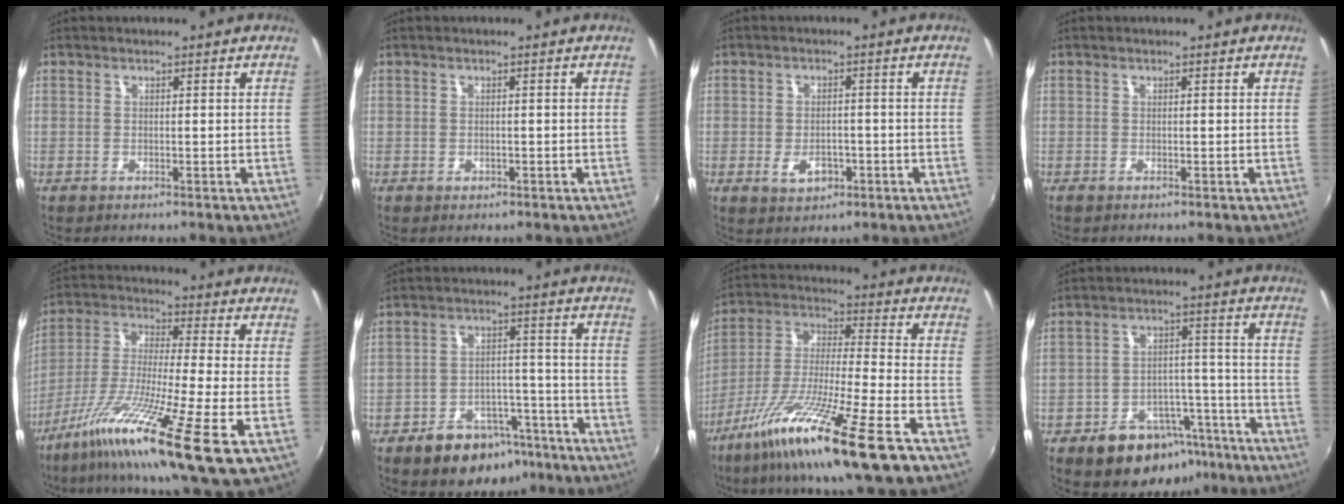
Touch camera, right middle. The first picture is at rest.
{"total": 0.7, "force": [-0.4, 0.6, 0.1], "torque": [-0.001, -0.003, -0.006]}
{"total": 4.4, "force": [-1.8, 3.0, 2.8], "torque": [-0.055, -0.005, -0.025]}
{"total": 0.0}
{"total": 16.5, "force": [-8.5, 0.1, 14.2], "torque": [-0.280, -0.035, -0.165]}
{"total": 12.0, "force": [-8.3, 7.0, 5.2], "torque": [-0.104, 0.019, -0.107]}
{"total": 19.5, "force": [-12.3, 0.6, 15.2], "torque": [-0.289, -0.048, -0.221]}
{"total": 13.5, "force": [-9.1, 8.2, 5.7], "torque": [-0.107, 0.027, -0.114]}